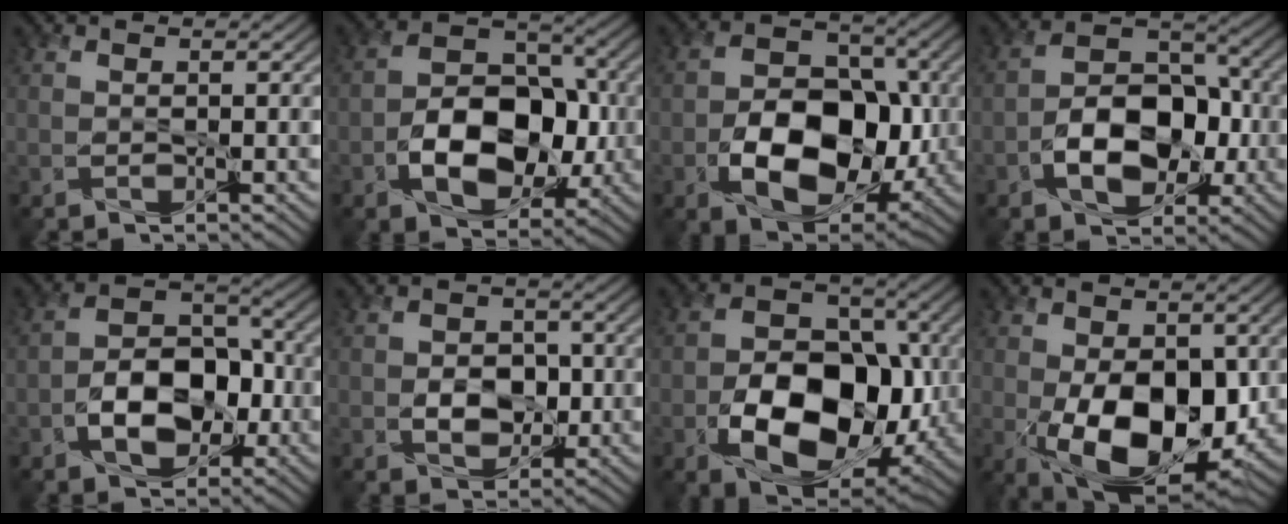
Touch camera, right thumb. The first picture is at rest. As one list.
[{"total": 11.0, "force": [-2.6, 7.2, 7.9], "torque": [-0.136, 0.000, -0.042]}, {"total": 12.7, "force": [-3.1, 8.4, 9.0], "torque": [-0.163, -0.014, -0.050]}, {"total": 9.5, "force": [-2.7, 6.1, 6.8], "torque": [-0.113, 0.007, -0.053]}, {"total": 8.5, "force": [-2.6, 5.4, 6.1], "torque": [-0.100, 0.005, -0.051]}, {"total": 4.5, "force": [-0.8, 3.4, 2.8], "torque": [-0.046, -0.004, -0.017]}, {"total": 14.2, "force": [-3.9, 9.3, 10.0], "torque": [-0.178, -0.026, -0.068]}, {"total": 13.5, "force": [-2.3, 7.7, 10.8], "torque": [-0.177, -0.022, -0.034]}]